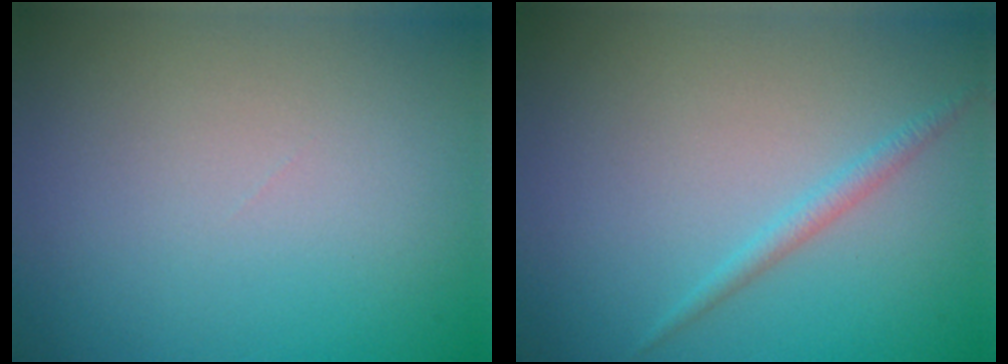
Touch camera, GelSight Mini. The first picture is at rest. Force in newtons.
{"total": 1.3, "press": 1.3, "slide": 0.1}